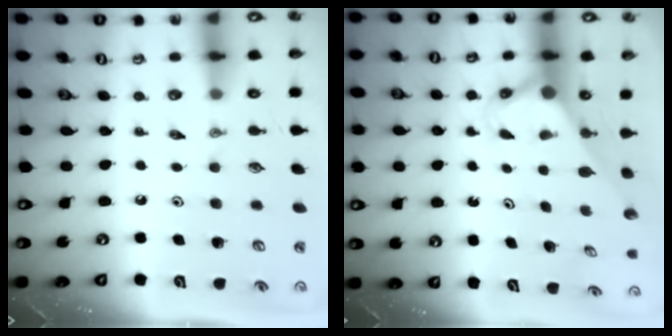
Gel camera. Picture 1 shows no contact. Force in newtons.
{"total": 2.9, "press": 2.9, "slide": 0.0}